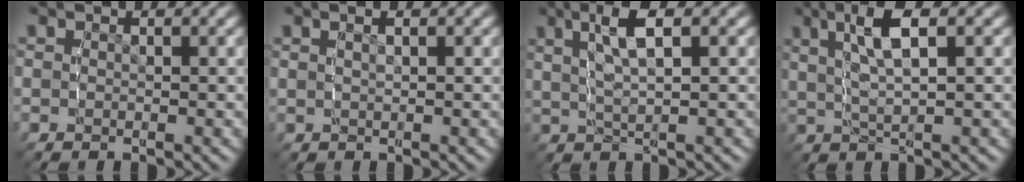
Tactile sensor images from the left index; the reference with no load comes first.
{"total": 1.5, "force": [0.8, 0.3, 1.2], "torque": [-0.010, 0.006, 0.015]}
{"total": 5.1, "force": [2.3, 1.2, 4.4], "torque": [-0.087, 0.010, 0.043]}
{"total": 5.9, "force": [2.5, 1.6, 5.1], "torque": [-0.100, 0.008, 0.046]}